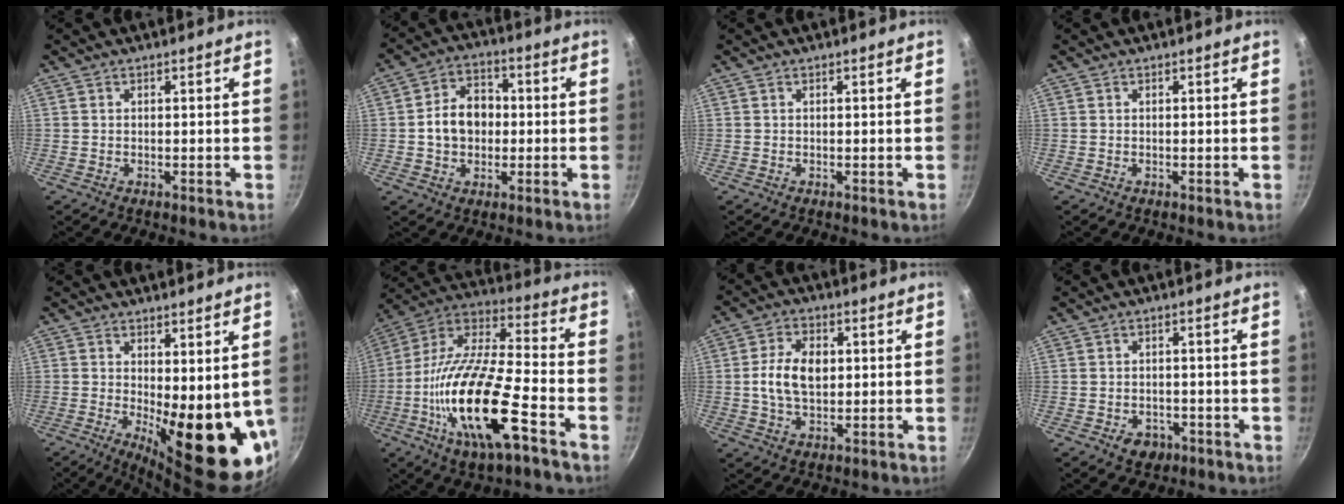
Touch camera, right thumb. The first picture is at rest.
{"total": 9.6, "force": [-0.2, 7.4, 6.1], "torque": [-0.069, 0.020, -0.011]}
{"total": 0.0}
{"total": 0.0}
{"total": 15.1, "force": [-0.2, 5.3, 14.1], "torque": [-0.157, -0.033, 0.012]}
{"total": 23.6, "force": [-9.0, 7.5, 20.5], "torque": [-0.380, 0.027, -0.181]}
{"total": 9.1, "force": [0.8, 5.9, 7.0], "torque": [-0.113, 0.006, 0.010]}
{"total": 3.9, "force": [-1.9, 3.0, 1.8], "torque": [-0.017, 0.014, -0.016]}